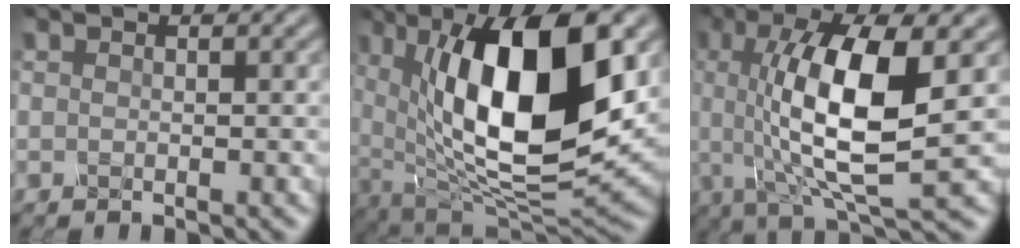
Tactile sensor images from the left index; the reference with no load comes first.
{"total": 14.4, "force": [2.7, 6.1, 12.8], "torque": [-0.202, -0.012, 0.047]}
{"total": 10.2, "force": [0.3, 3.2, 9.7], "torque": [-0.169, -0.002, 0.010]}